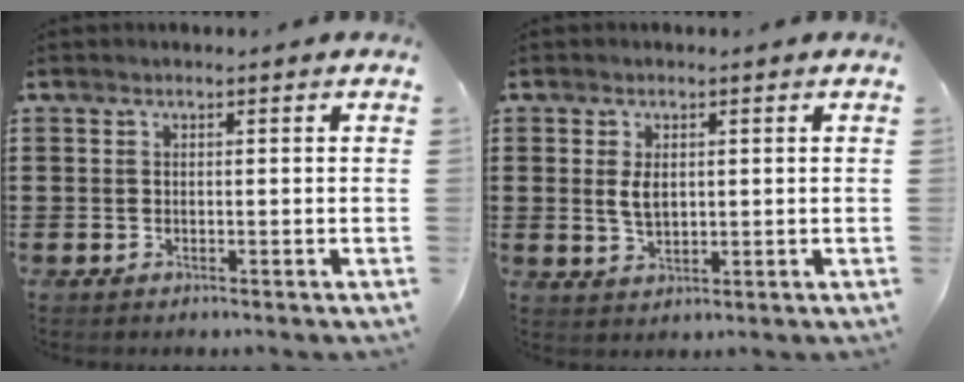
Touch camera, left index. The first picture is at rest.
{"total": 3.2, "force": [0.6, 1.8, 2.6], "torque": [-0.062, 0.003, 0.008]}